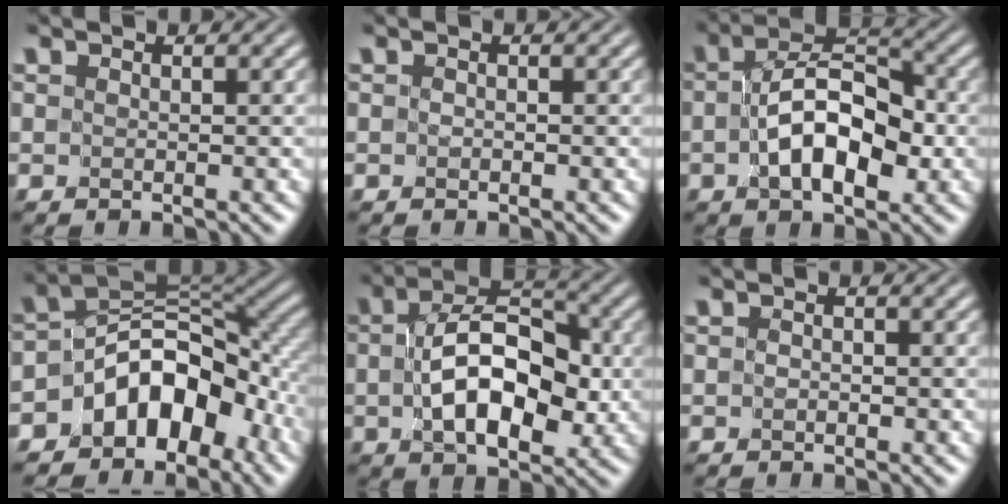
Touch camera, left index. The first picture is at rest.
{"total": 0.0}
{"total": 7.2, "force": [-1.3, 3.8, 5.9], "torque": [-0.099, 0.010, -0.028]}
{"total": 9.0, "force": [-4.8, 5.4, 5.3], "torque": [-0.057, 0.010, -0.098]}
{"total": 8.2, "force": [-0.7, 4.7, 6.7], "torque": [-0.110, 0.009, -0.017]}
{"total": 0.0}